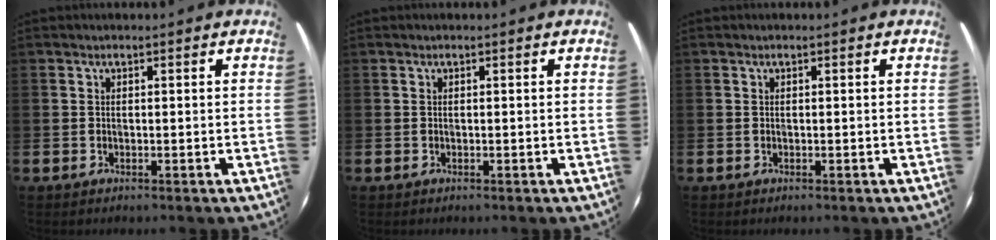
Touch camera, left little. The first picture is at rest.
{"total": 0.0}
{"total": 0.0}